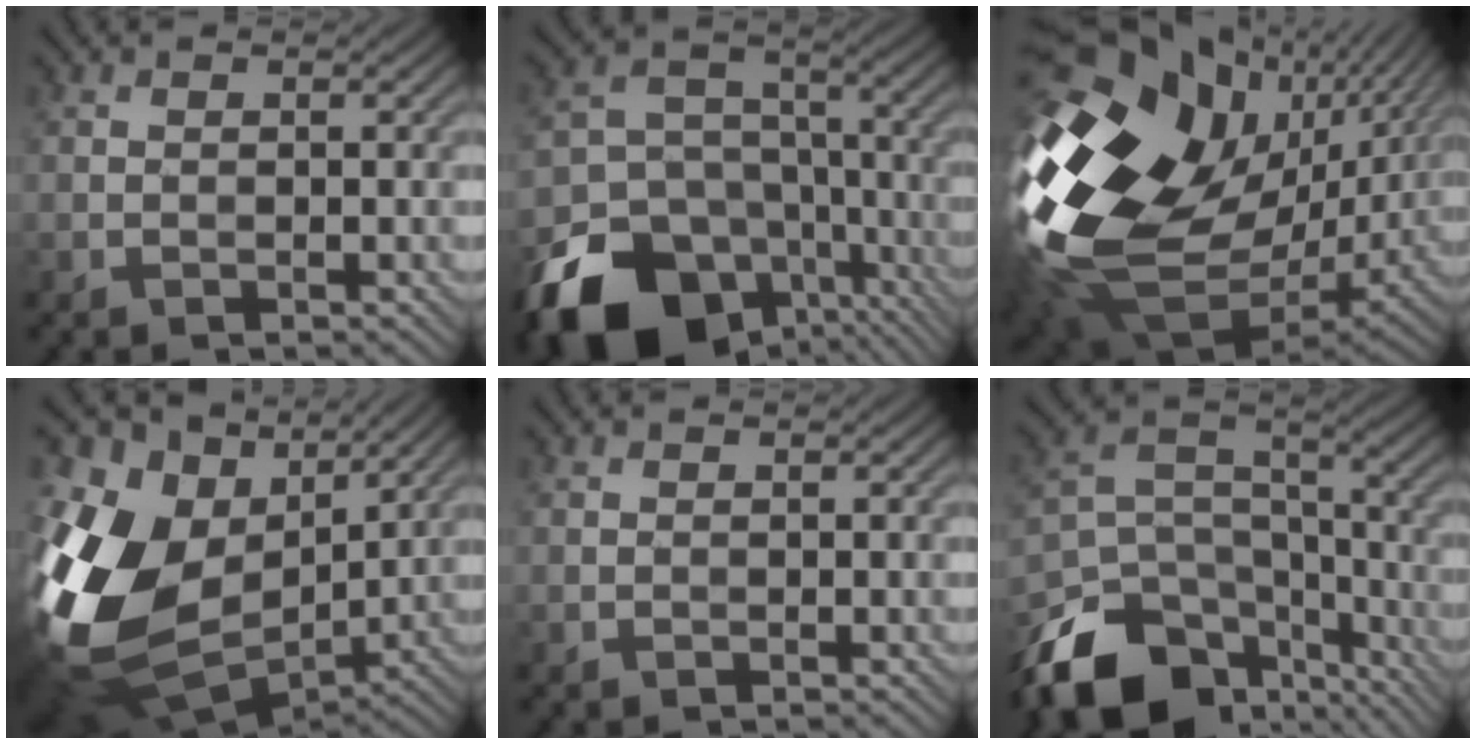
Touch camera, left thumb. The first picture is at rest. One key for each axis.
{"total": 19.6, "fx": -11.0, "fy": 14.1, "fz": 7.9, "tx": -0.182, "ty": -0.067, "tz": -0.167}
{"total": 21.4, "fx": 2.2, "fy": 15.5, "fz": 14.7, "tx": -0.345, "ty": -0.038, "tz": 0.074}
{"total": 18.0, "fx": 1.1, "fy": 13.3, "fz": 12.1, "tx": -0.305, "ty": -0.017, "tz": 0.043}
{"total": 0.0}
{"total": 15.9, "fx": -10.9, "fy": 8.8, "fz": 7.7, "tx": -0.199, "ty": -0.037, "tz": -0.178}